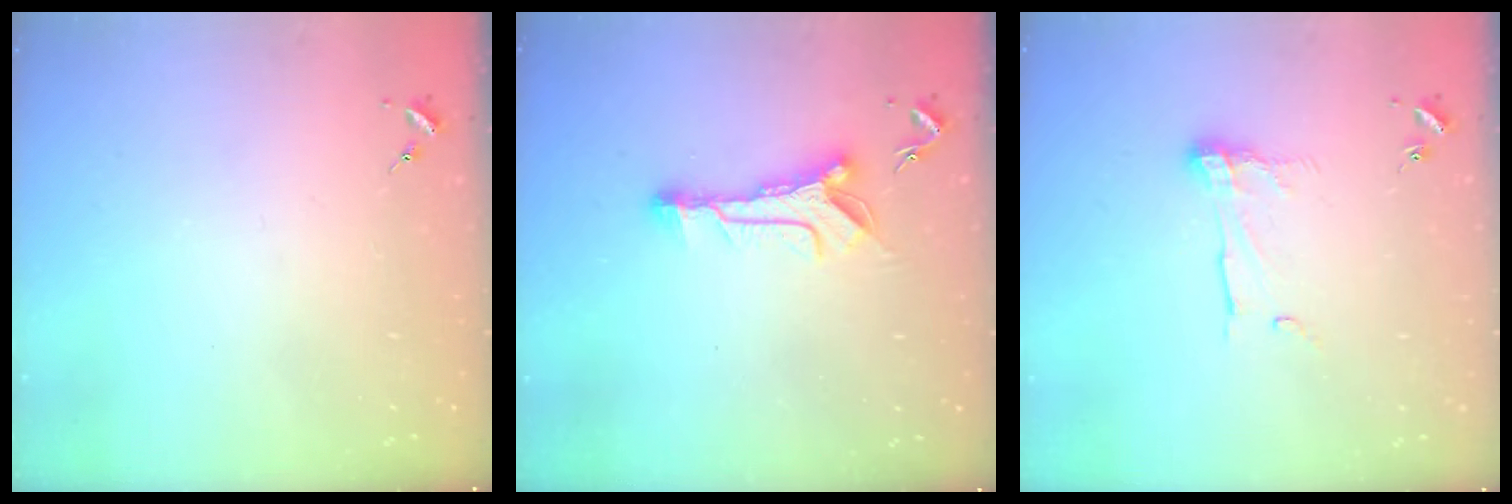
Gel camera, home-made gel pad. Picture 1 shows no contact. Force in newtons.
{"total": 11.4, "press": 11.4, "slide": 0.8}
{"total": 9.0, "press": 9.0, "slide": 0.4}